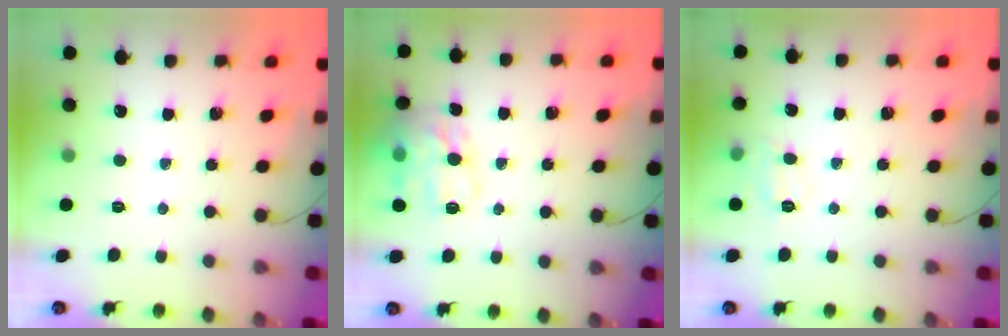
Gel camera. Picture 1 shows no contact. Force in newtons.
{"total": 15.5, "press": 15.5, "slide": 0.9}
{"total": 8.5, "press": 8.4, "slide": 1.4}